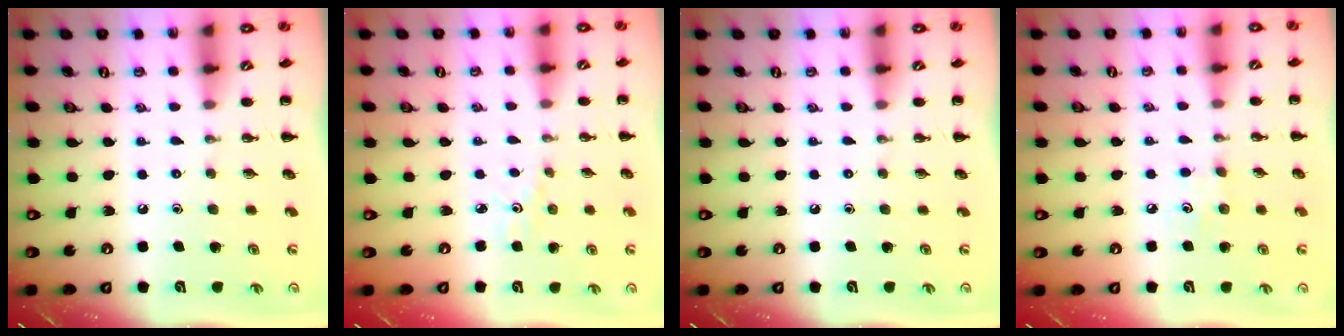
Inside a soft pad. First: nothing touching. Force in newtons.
{"total": 2.0, "press": 1.9, "slide": 0.7}
{"total": 0.0}
{"total": 4.9, "press": 4.7, "slide": 1.3}